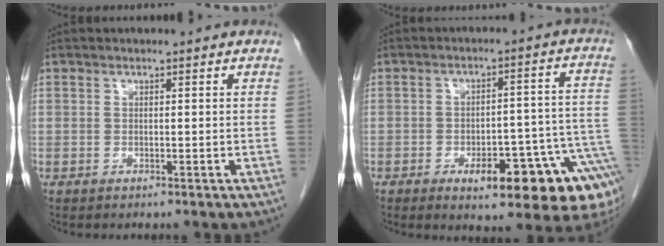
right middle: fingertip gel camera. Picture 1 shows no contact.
{"total": 17.9, "force": [-9.2, 4.8, 14.6], "torque": [-0.092, 0.030, -0.112]}